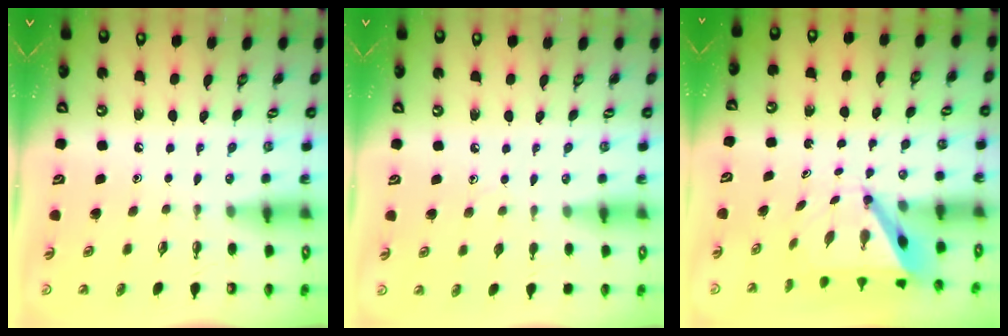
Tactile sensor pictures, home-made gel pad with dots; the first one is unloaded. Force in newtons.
{"total": 4.9, "press": 4.8, "slide": 0.7}
{"total": 5.6, "press": 5.6, "slide": 0.5}